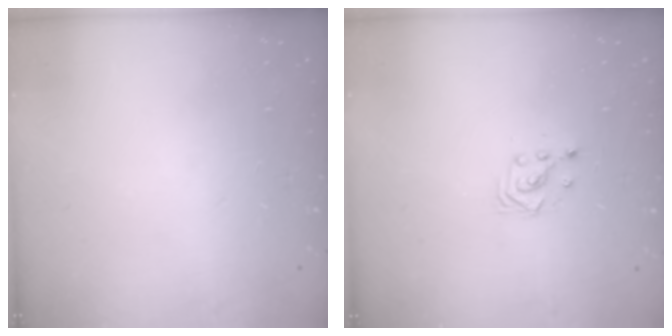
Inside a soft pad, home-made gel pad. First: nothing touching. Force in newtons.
{"total": 2.9, "press": 2.9, "slide": 0.3}